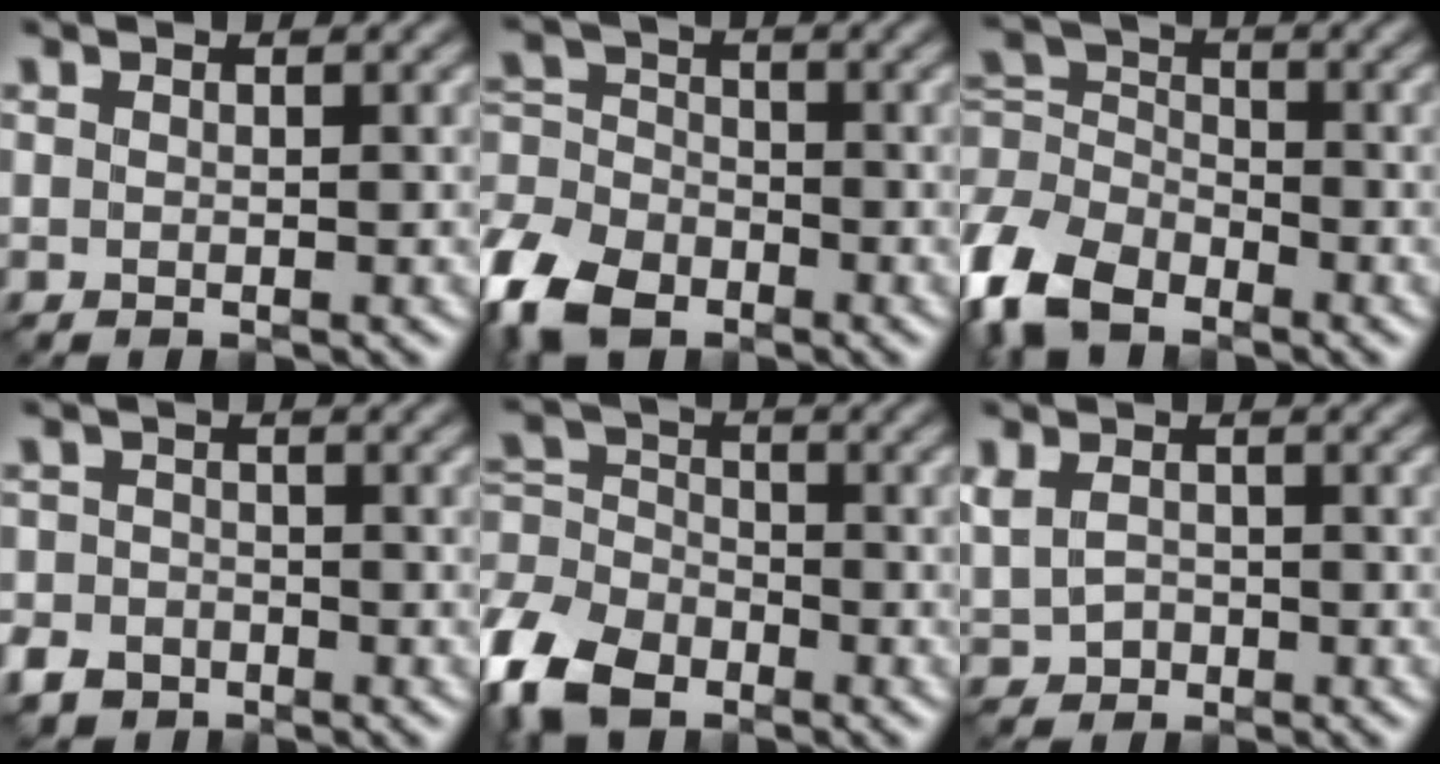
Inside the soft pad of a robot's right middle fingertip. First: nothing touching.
{"total": 8.6, "force": [-5.5, 5.0, 4.2], "torque": [-0.101, -0.012, -0.109]}
{"total": 7.0, "force": [-4.3, 4.2, 3.6], "torque": [-0.086, 0.003, -0.105]}
{"total": 3.6, "force": [-2.3, 2.6, 0.9], "torque": [-0.011, 0.002, -0.049]}
{"total": 7.7, "force": [-4.7, 4.6, 4.0], "torque": [-0.097, -0.005, -0.108]}
{"total": 2.3, "force": [-0.2, 1.9, 1.2], "torque": [-0.028, 0.001, -0.001]}